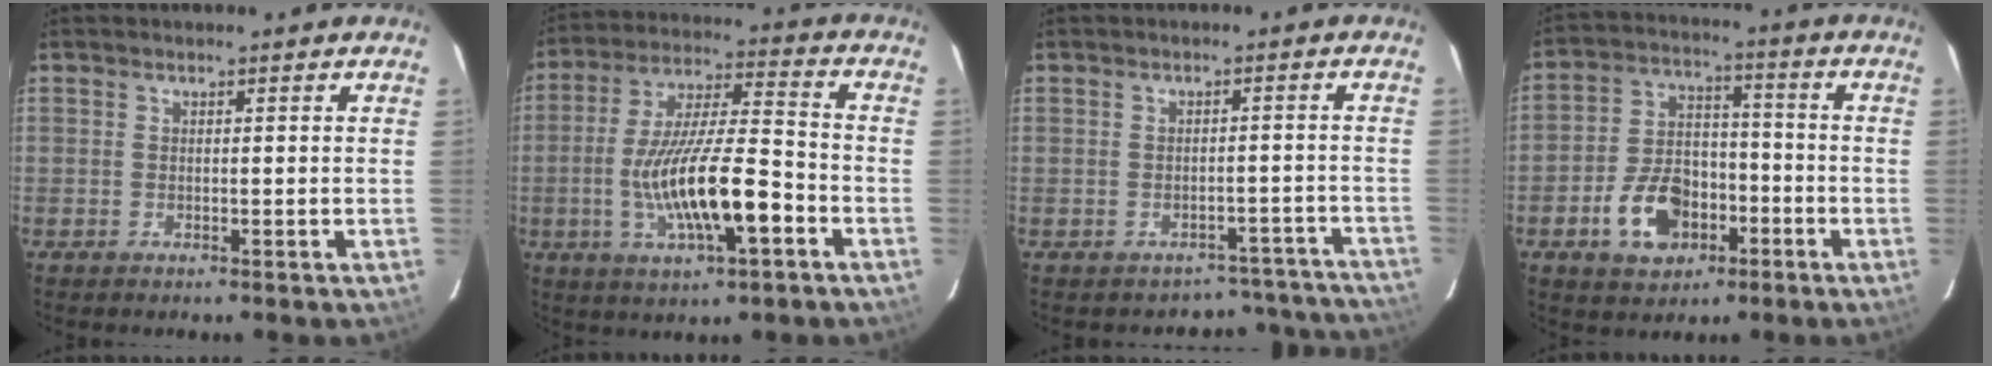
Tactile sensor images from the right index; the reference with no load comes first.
{"total": 16.4, "force": [-5.4, 3.6, 15.0], "torque": [-0.286, -0.007, -0.091]}
{"total": 11.2, "force": [-10.0, 4.9, -0.1], "torque": [0.027, 0.056, -0.098]}
{"total": 12.1, "force": [-5.4, 7.9, 7.4], "torque": [-0.156, 0.021, -0.080]}